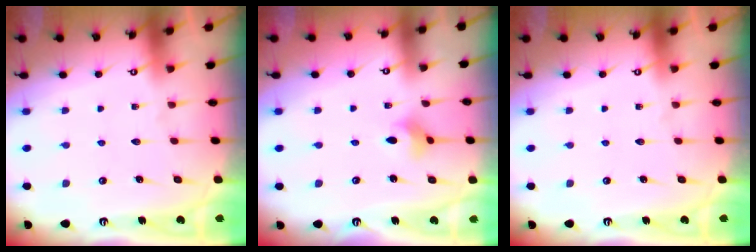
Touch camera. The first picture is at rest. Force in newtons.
{"total": 2.9, "press": 2.9, "slide": 0.4}
{"total": 0.0}